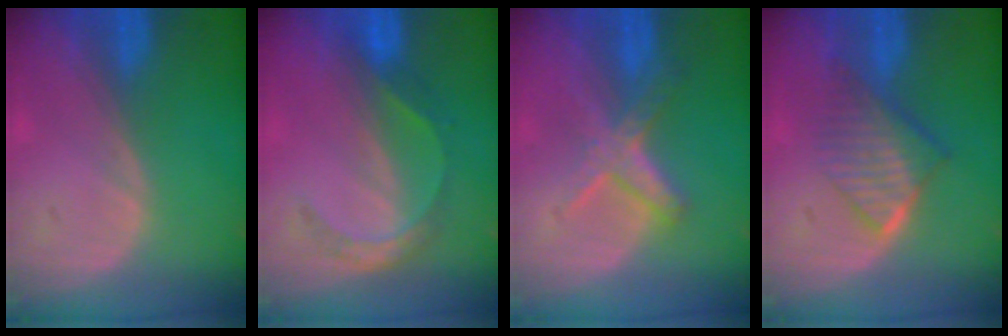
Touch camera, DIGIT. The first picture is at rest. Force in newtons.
{"total": 5.2, "press": 4.6, "slide": 2.5}
{"total": 5.6, "press": 5.4, "slide": 1.5}
{"total": 6.7, "press": 6.0, "slide": 2.9}